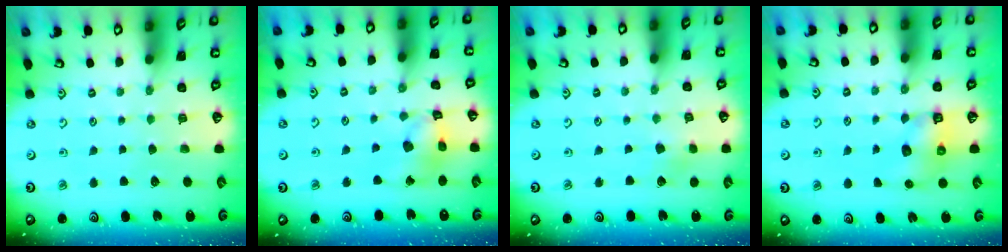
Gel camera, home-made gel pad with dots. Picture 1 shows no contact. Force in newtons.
{"total": 11.9, "press": 11.8, "slide": 1.4}
{"total": 2.9, "press": 2.9, "slide": 0.4}
{"total": 6.5, "press": 6.5, "slide": 0.6}